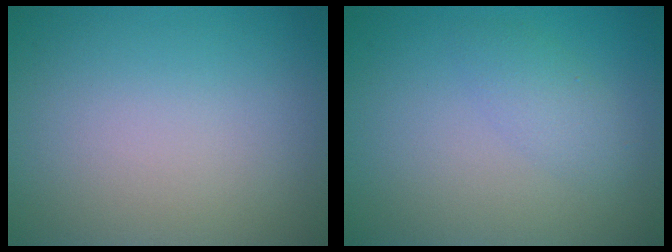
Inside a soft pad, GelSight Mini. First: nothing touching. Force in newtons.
{"total": 1.9, "press": 1.9, "slide": 0.0}